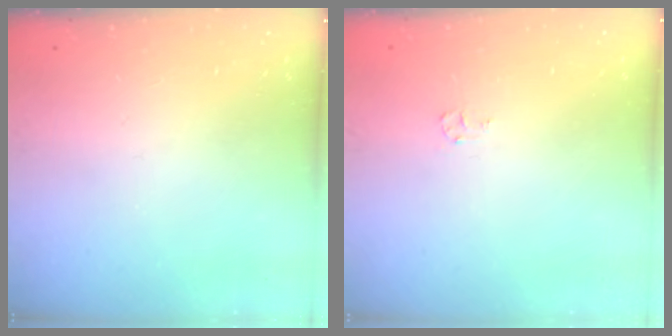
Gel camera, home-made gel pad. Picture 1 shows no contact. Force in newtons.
{"total": 4.1, "press": 4.1, "slide": 0.4}